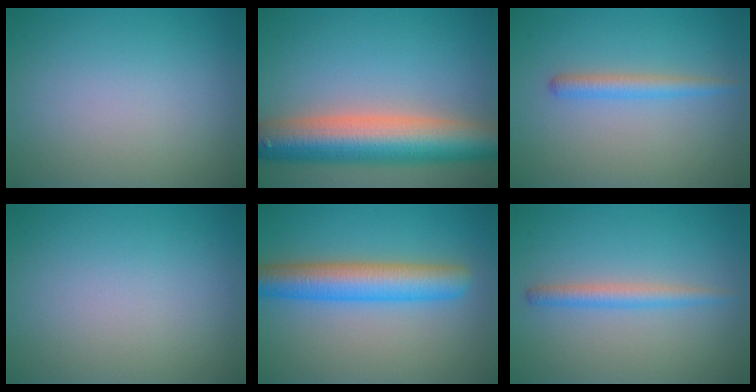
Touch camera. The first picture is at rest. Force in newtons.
{"total": 10.1, "press": 10.0, "slide": 0.7}
{"total": 1.9, "press": 1.9, "slide": 0.0}
{"total": 0.0}
{"total": 6.2, "press": 6.2, "slide": 0.2}
{"total": 2.1, "press": 2.1, "slide": 0.1}